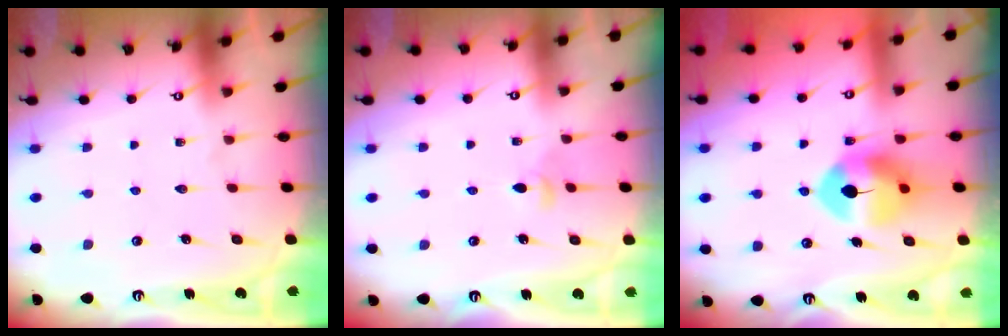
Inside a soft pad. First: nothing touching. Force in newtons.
{"total": 3.0, "press": 3.0, "slide": 0.6}
{"total": 8.5, "press": 8.4, "slide": 1.3}